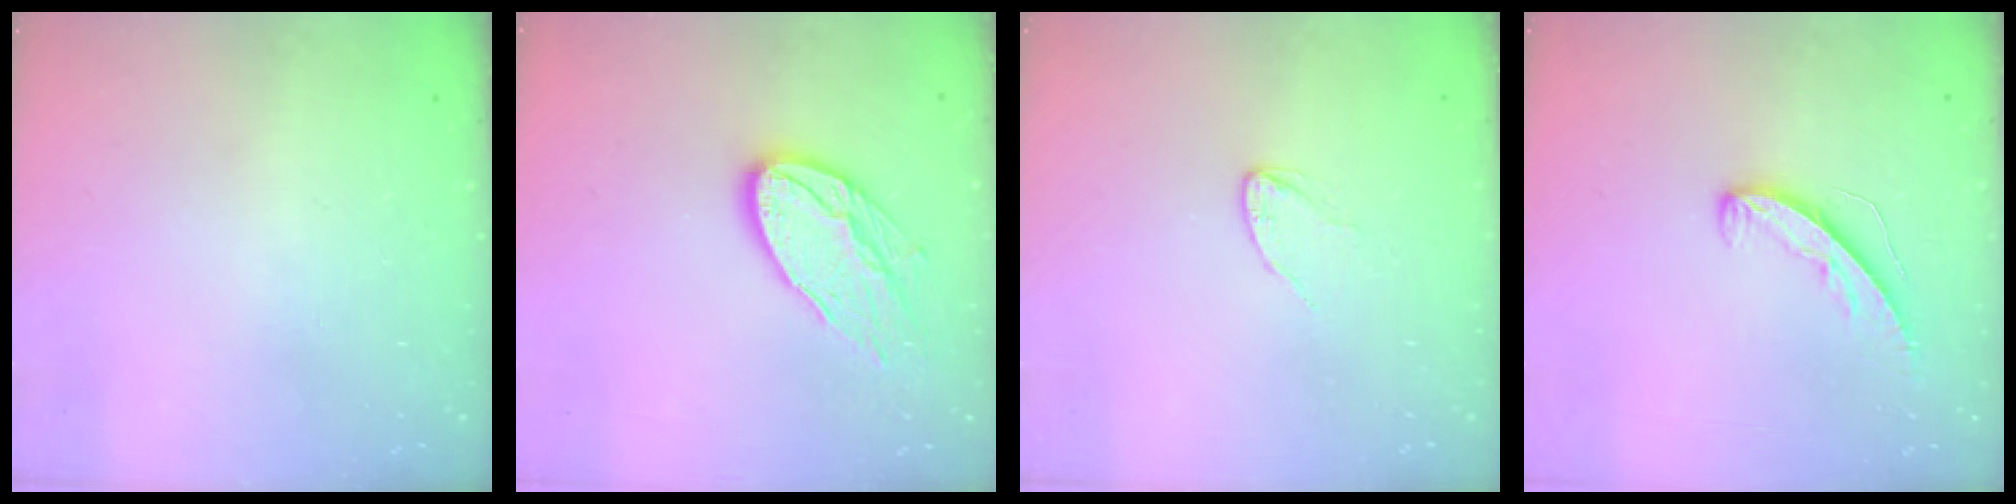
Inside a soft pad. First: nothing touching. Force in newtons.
{"total": 13.5, "press": 13.5, "slide": 1.0}
{"total": 2.7, "press": 2.7, "slide": 0.2}
{"total": 6.8, "press": 6.8, "slide": 0.5}